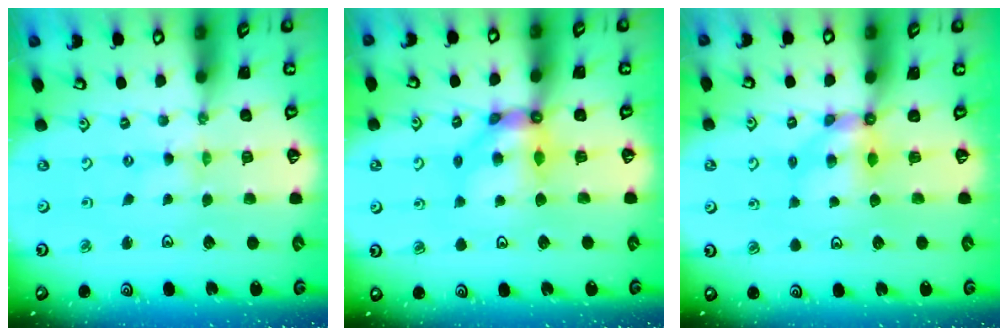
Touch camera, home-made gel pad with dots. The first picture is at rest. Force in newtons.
{"total": 9.6, "press": 9.5, "slide": 1.0}
{"total": 5.7, "press": 5.7, "slide": 0.1}